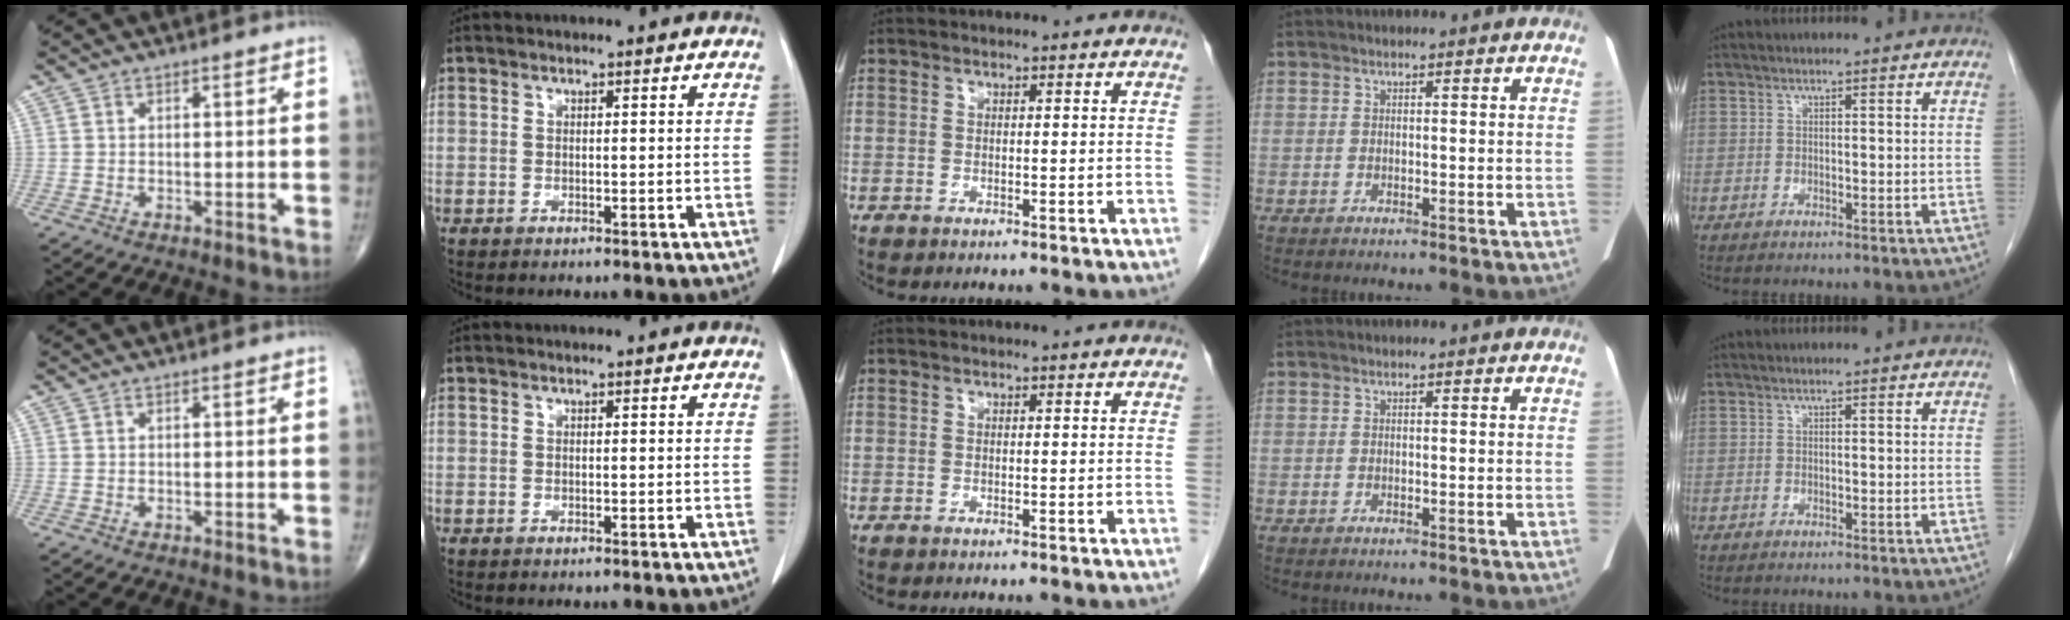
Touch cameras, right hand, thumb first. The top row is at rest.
{}